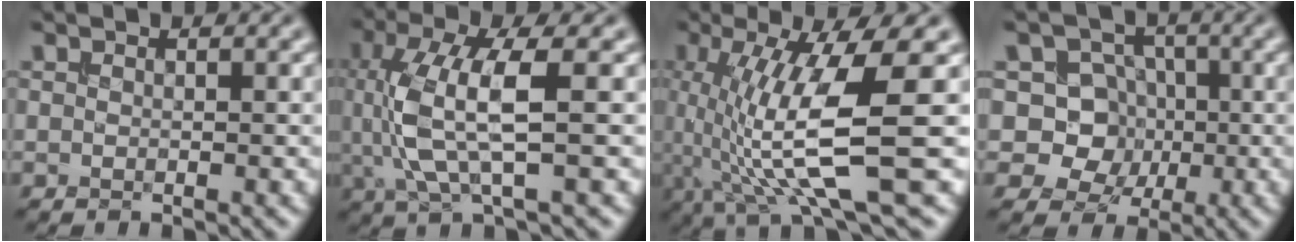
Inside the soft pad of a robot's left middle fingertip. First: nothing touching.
{"total": 6.7, "force": [0.5, 2.1, 6.4], "torque": [-0.152, -0.004, 0.016]}
{"total": 10.3, "force": [-0.2, 2.3, 10.1], "torque": [-0.179, -0.013, 0.001]}
{"total": 6.6, "force": [0.2, 6.1, 2.4], "torque": [-0.018, 0.021, -0.028]}